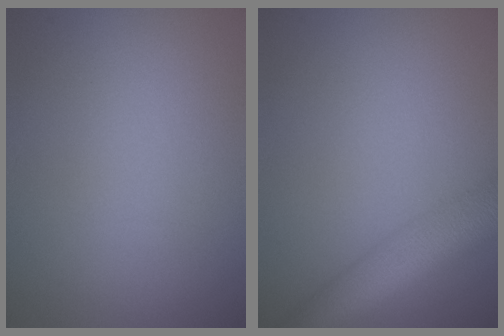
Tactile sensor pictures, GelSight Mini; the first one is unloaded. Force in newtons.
{"total": 7.2, "press": 7.2, "slide": 0.4}